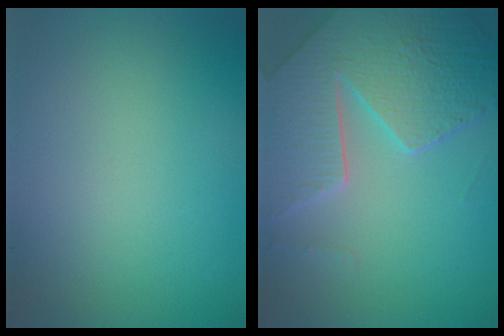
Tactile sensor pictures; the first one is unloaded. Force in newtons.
{"total": 7.9, "press": 5.8, "slide": 5.5}